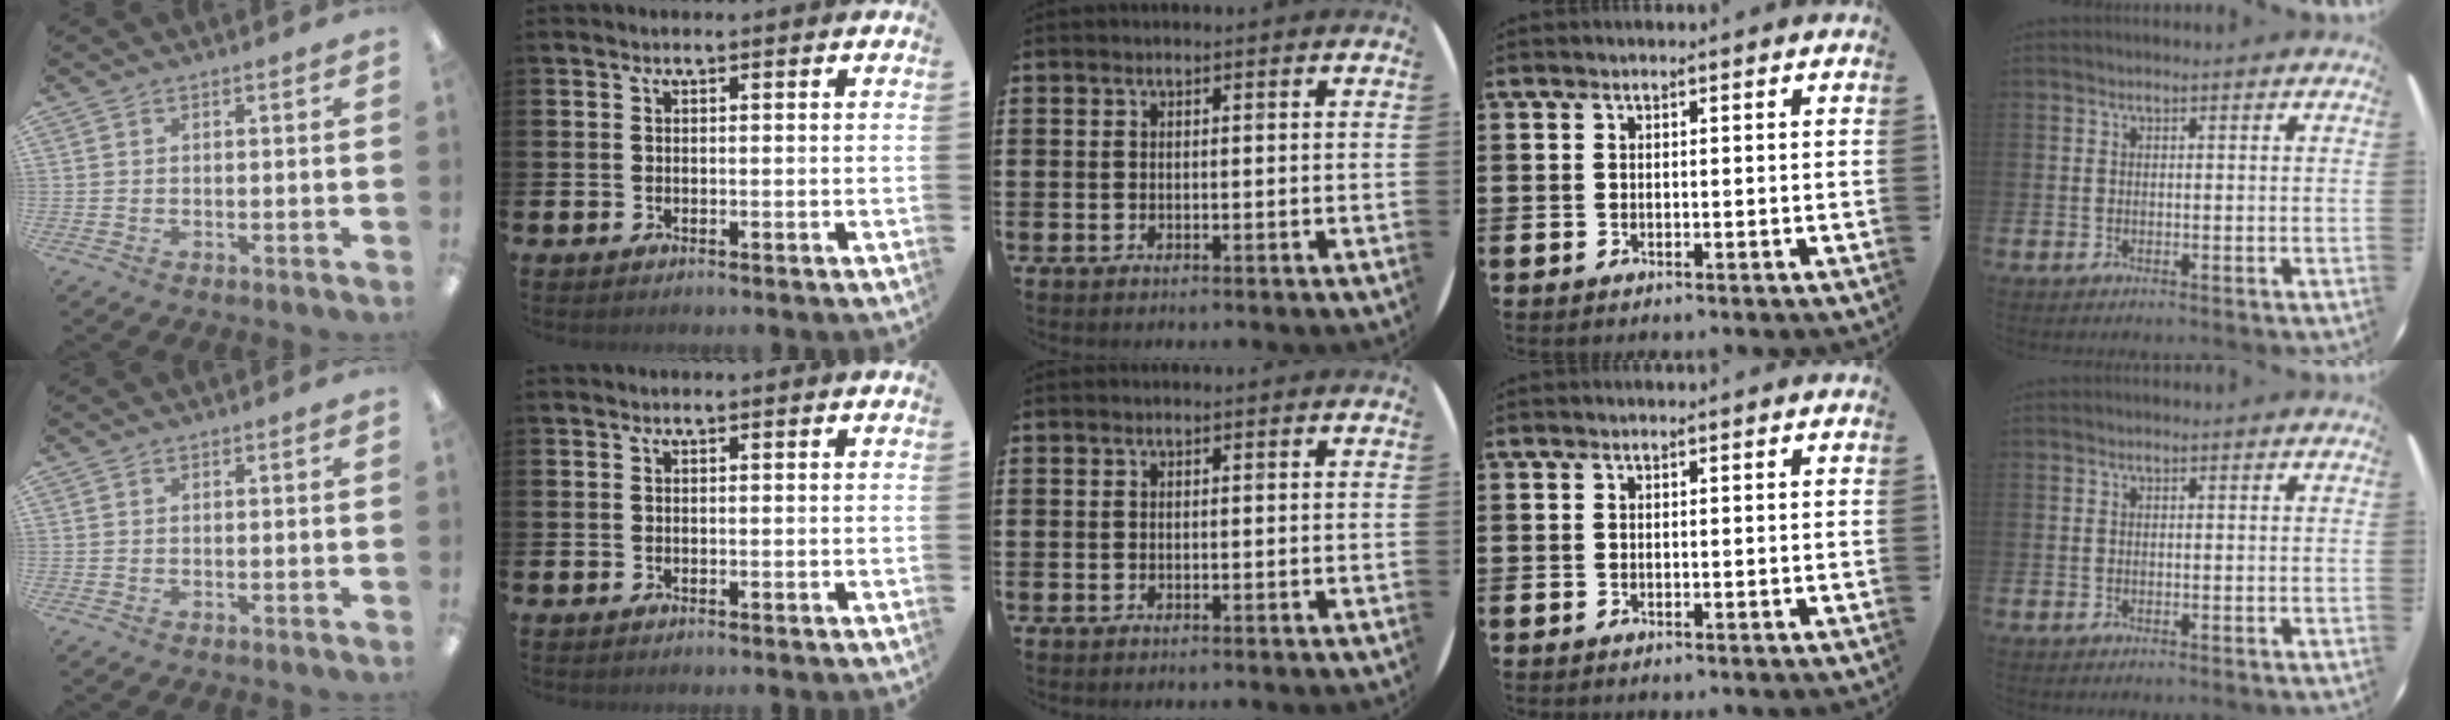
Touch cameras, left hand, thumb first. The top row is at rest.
{}